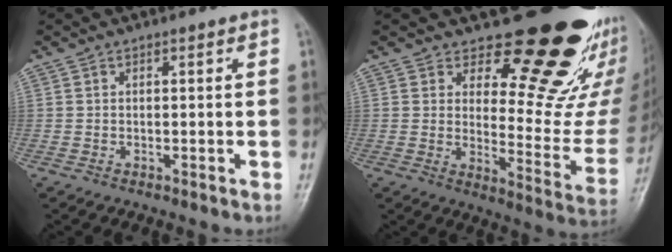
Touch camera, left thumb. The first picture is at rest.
{"total": 21.5, "force": [15.2, 9.0, 12.4], "torque": [-0.114, -0.130, 0.195]}